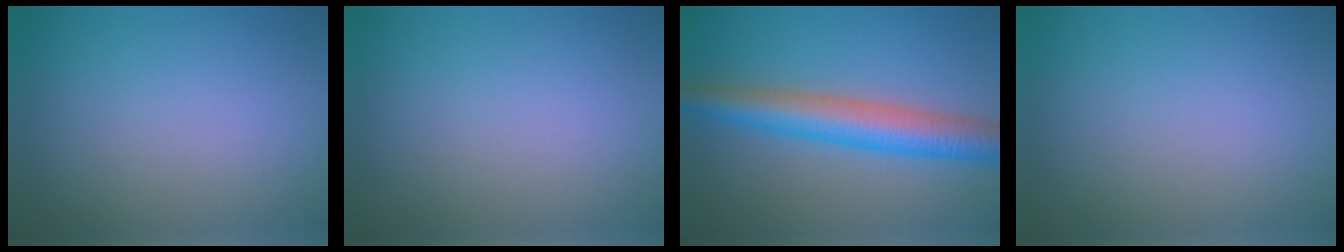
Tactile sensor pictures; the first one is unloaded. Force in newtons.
{"total": 0.0}
{"total": 6.6, "press": 6.6, "slide": 0.1}
{"total": 0.0}